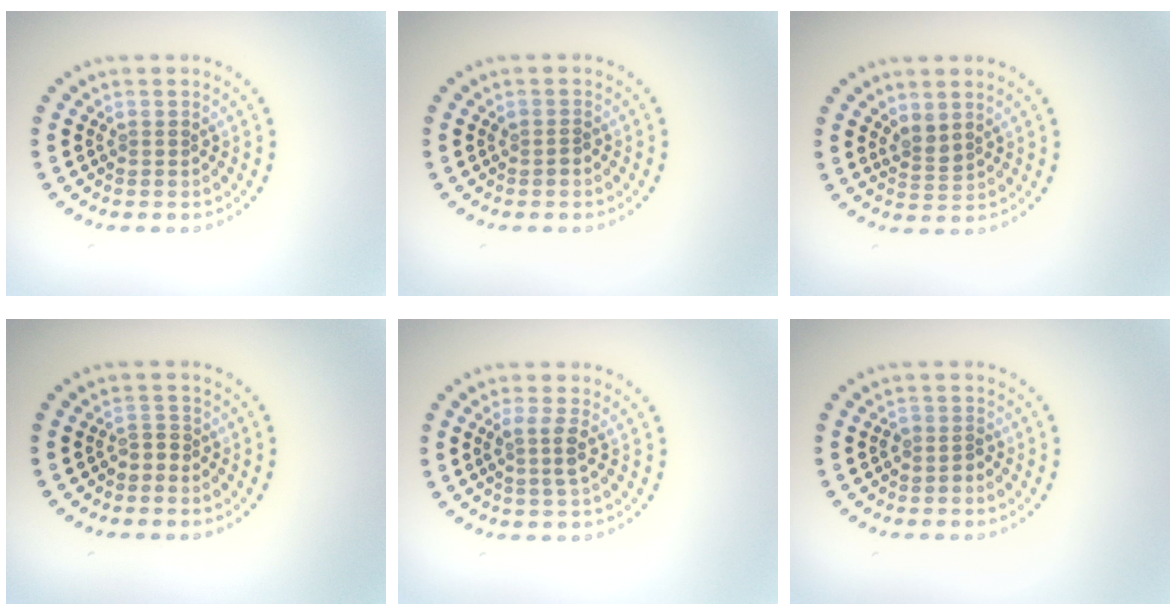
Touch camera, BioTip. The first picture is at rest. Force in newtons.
{"total": 0.6, "press": 0.6, "slide": 0.2}
{"total": 1.5, "press": 1.2, "slide": 0.9}
{"total": 1.1, "press": 0.8, "slide": 0.8}
{"total": 1.9, "press": 1.6, "slide": 1.1}
{"total": 1.3, "press": 1.0, "slide": 0.8}